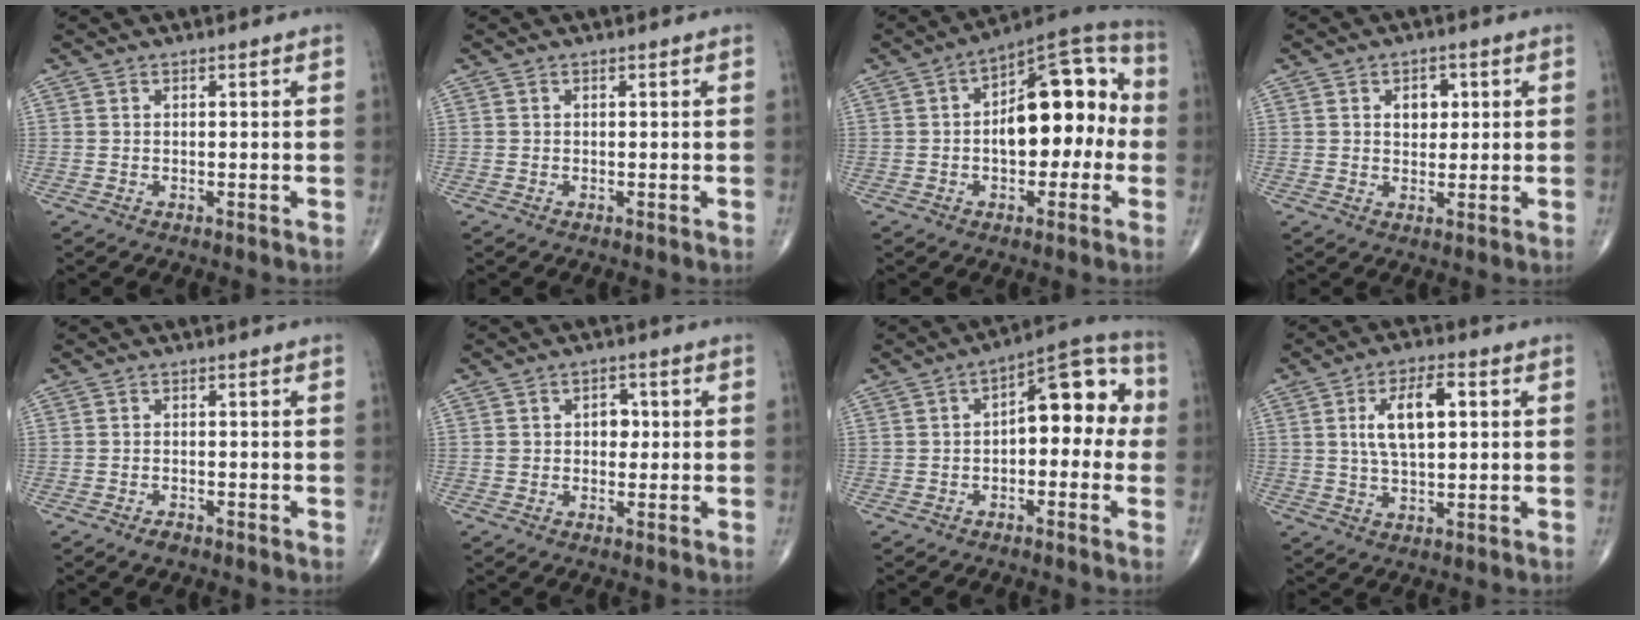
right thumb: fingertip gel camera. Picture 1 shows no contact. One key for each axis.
{"total": 0.0}
{"total": 16.9, "fx": -0.1, "fy": 9.0, "fz": 14.4, "tx": -0.170, "ty": 0.048, "tz": -0.011}
{"total": 4.2, "fx": 1.1, "fy": 3.0, "fz": 2.7, "tx": -0.018, "ty": -0.003, "tz": 0.015}
{"total": 1.5, "fx": -1.1, "fy": 0.7, "fz": 0.7, "tx": -0.015, "ty": 0.002, "tz": -0.019}
{"total": 3.4, "fx": 0.4, "fy": 2.6, "fz": 2.2, "tx": -0.014, "ty": 0.008, "tz": 0.002}
{"total": 12.2, "fx": 0.4, "fy": 6.4, "fz": 10.4, "tx": -0.100, "ty": 0.041, "tz": -0.010}
{"total": 9.4, "fx": 1.9, "fy": 4.1, "fz": 8.2, "tx": -0.142, "ty": 0.006, "tz": 0.033}